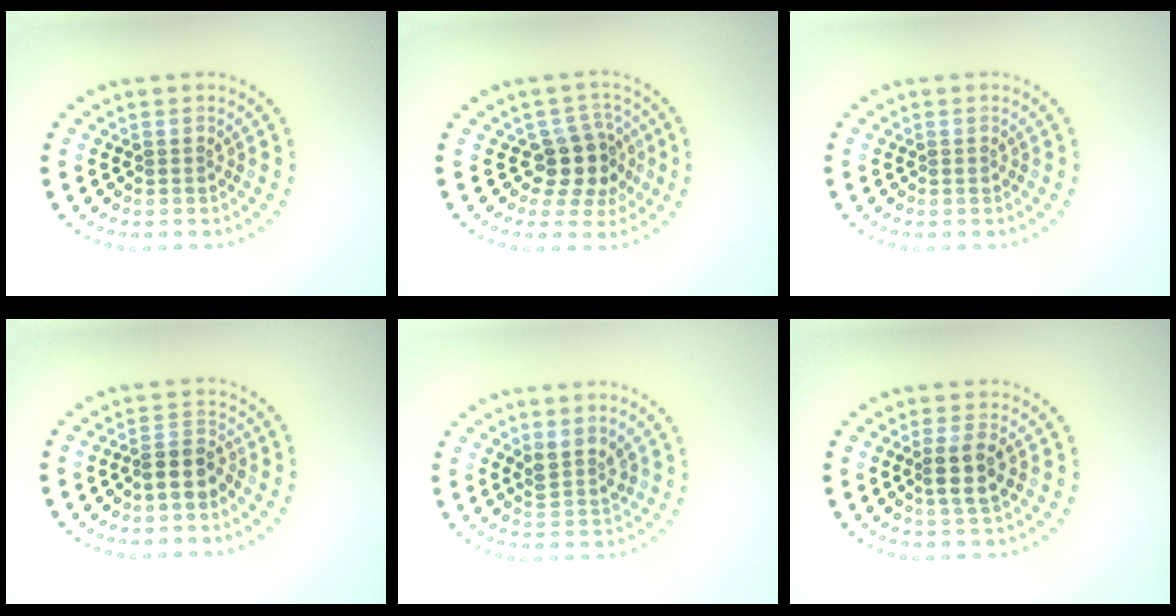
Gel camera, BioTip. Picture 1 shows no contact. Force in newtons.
{"total": 3.7, "press": 2.9, "slide": 2.3}
{"total": 0.0}
{"total": 2.6, "press": 2.3, "slide": 1.2}
{"total": 2.0, "press": 1.6, "slide": 1.1}
{"total": 2.6, "press": 2.4, "slide": 1.0}